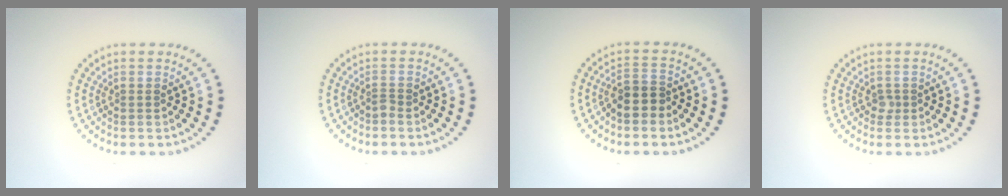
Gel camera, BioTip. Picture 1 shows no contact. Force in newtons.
{"total": 0.8, "press": 0.5, "slide": 0.6}
{"total": 2.6, "press": 2.3, "slide": 1.2}
{"total": 0.7, "press": 0.6, "slide": 0.5}